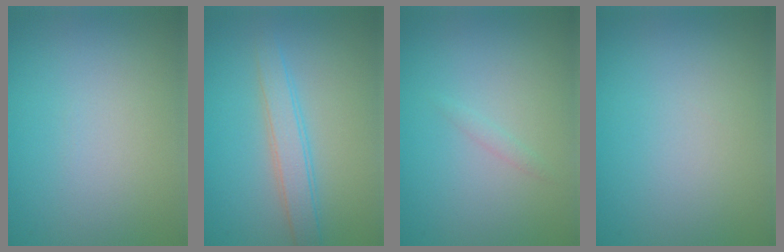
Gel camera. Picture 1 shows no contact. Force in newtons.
{"total": 2.8, "press": 2.7, "slide": 0.1}
{"total": 0.6, "press": 0.6, "slide": 0.0}
{"total": 0.0}